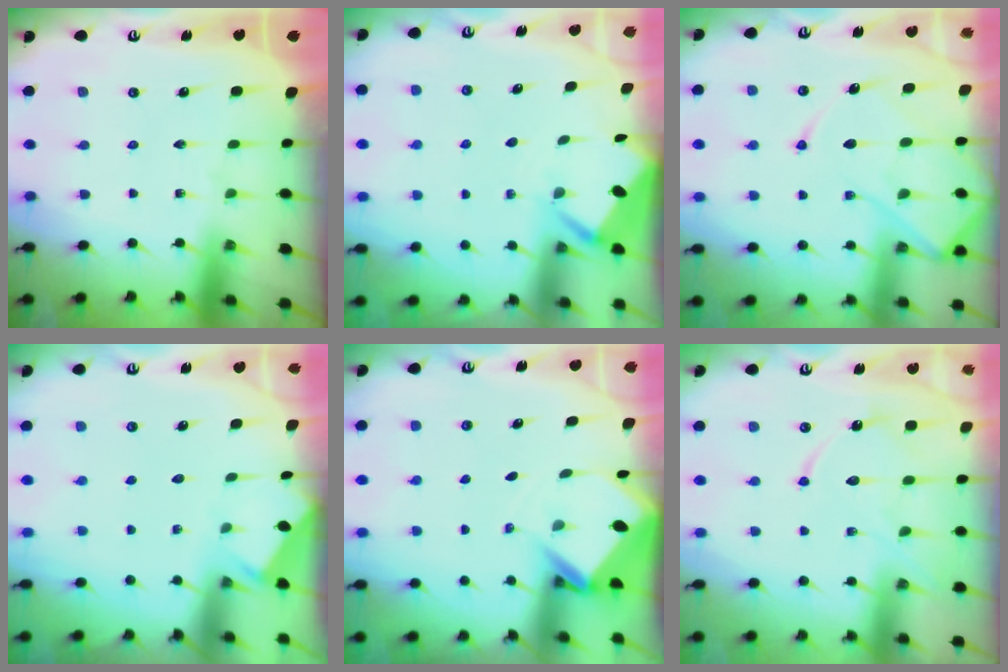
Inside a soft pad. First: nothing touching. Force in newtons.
{"total": 2.6, "press": 2.6, "slide": 0.4}
{"total": 13.4, "press": 13.4, "slide": 1.5}
{"total": 1.9, "press": 1.9, "slide": 0.3}
{"total": 3.7, "press": 3.6, "slide": 0.3}
{"total": 12.4, "press": 12.4, "slide": 1.0}